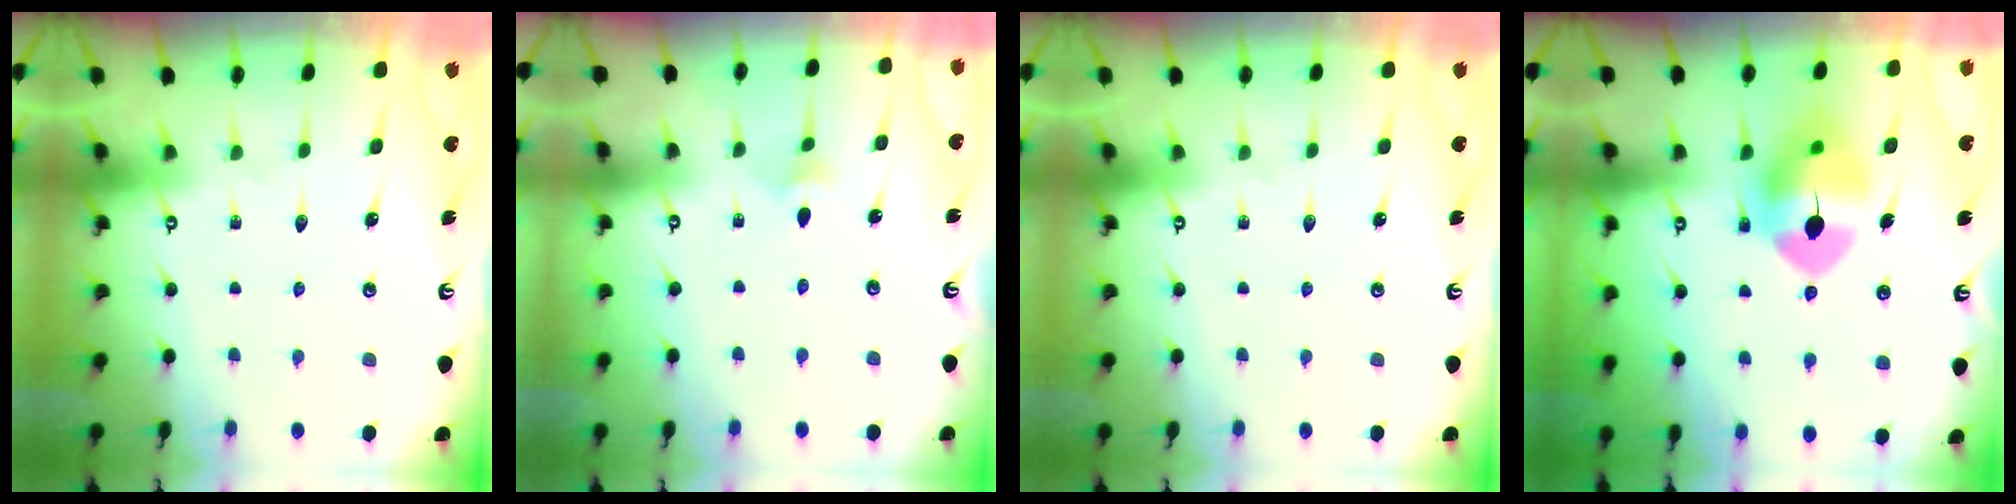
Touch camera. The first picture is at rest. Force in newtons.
{"total": 2.3, "press": 2.3, "slide": 0.5}
{"total": 0.0}
{"total": 12.2, "press": 12.0, "slide": 1.8}